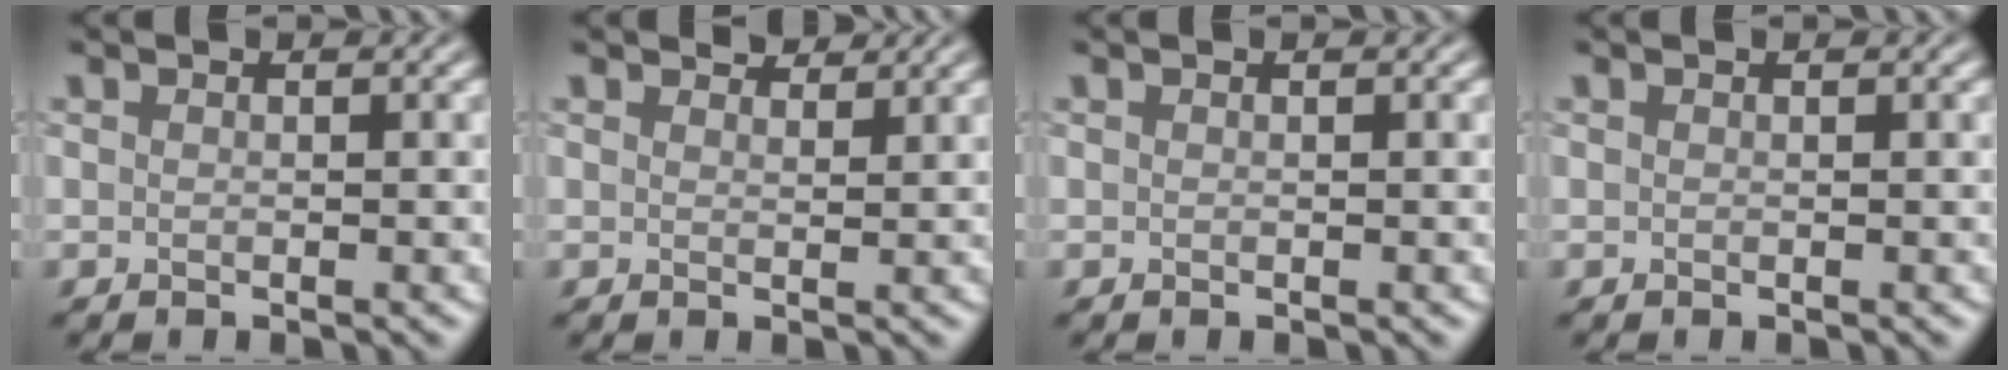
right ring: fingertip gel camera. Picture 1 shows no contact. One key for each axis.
{"total": 1.9, "fx": 1.8, "fy": 0.4, "fz": 0.5, "tx": -0.010, "ty": 0.000, "tz": 0.026}
{"total": 0.0}
{"total": 0.0}